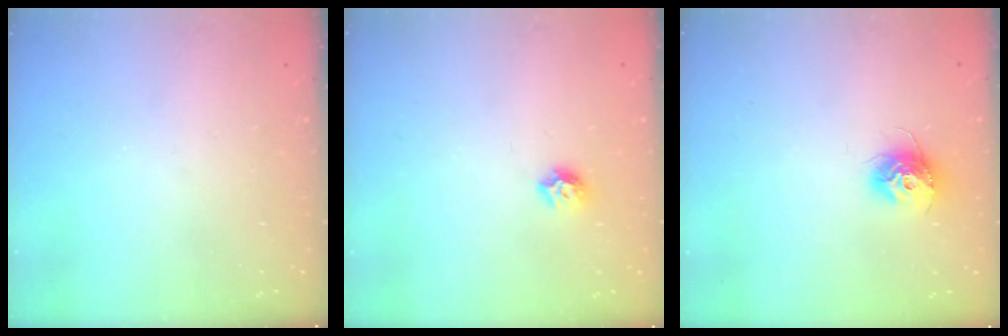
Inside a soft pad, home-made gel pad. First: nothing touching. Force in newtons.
{"total": 5.3, "press": 5.3, "slide": 0.7}
{"total": 10.2, "press": 10.2, "slide": 0.6}